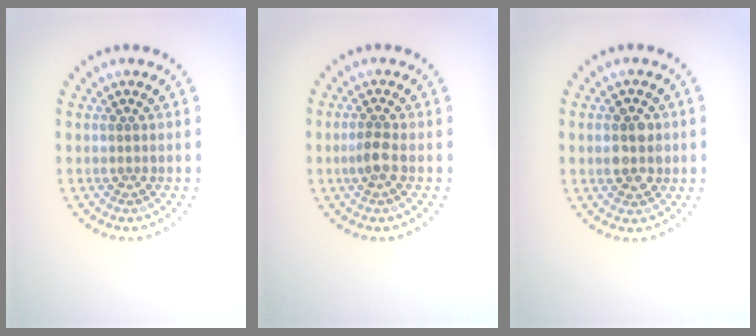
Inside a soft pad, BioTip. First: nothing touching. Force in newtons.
{"total": 1.5, "press": 1.4, "slide": 0.5}
{"total": 3.0, "press": 3.0, "slide": 0.1}